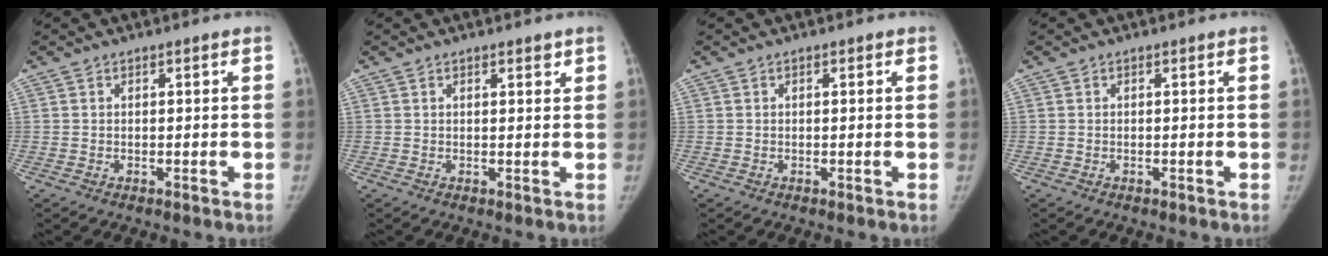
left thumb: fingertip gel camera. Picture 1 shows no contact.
{"total": 1.6, "force": [1.1, 0.6, 1.0], "torque": [-0.007, -0.005, 0.015]}
{"total": 0.6, "force": [0.3, 0.3, 0.5], "torque": [-0.006, 0.000, 0.003]}
{"total": 0.0}